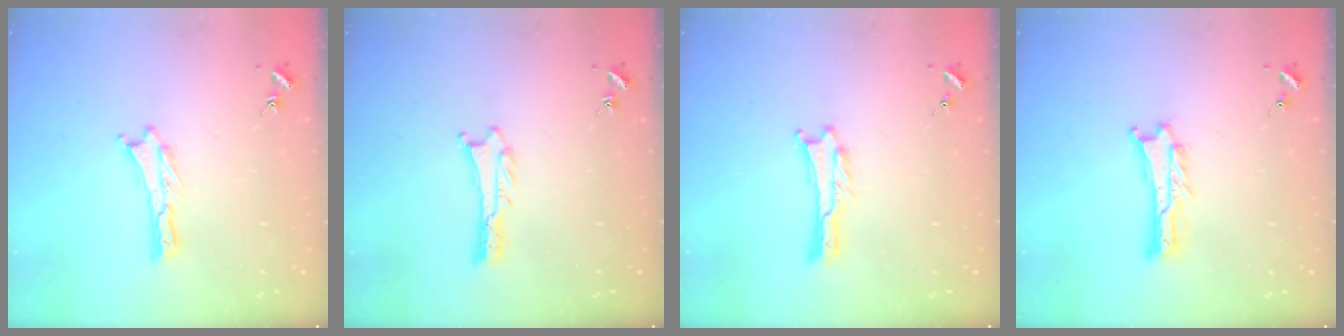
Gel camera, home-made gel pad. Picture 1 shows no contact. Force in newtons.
{"total": 0.6, "press": 0.6, "slide": 0.1}
{"total": 0.0}
{"total": 1.0, "press": 1.0, "slide": 0.2}